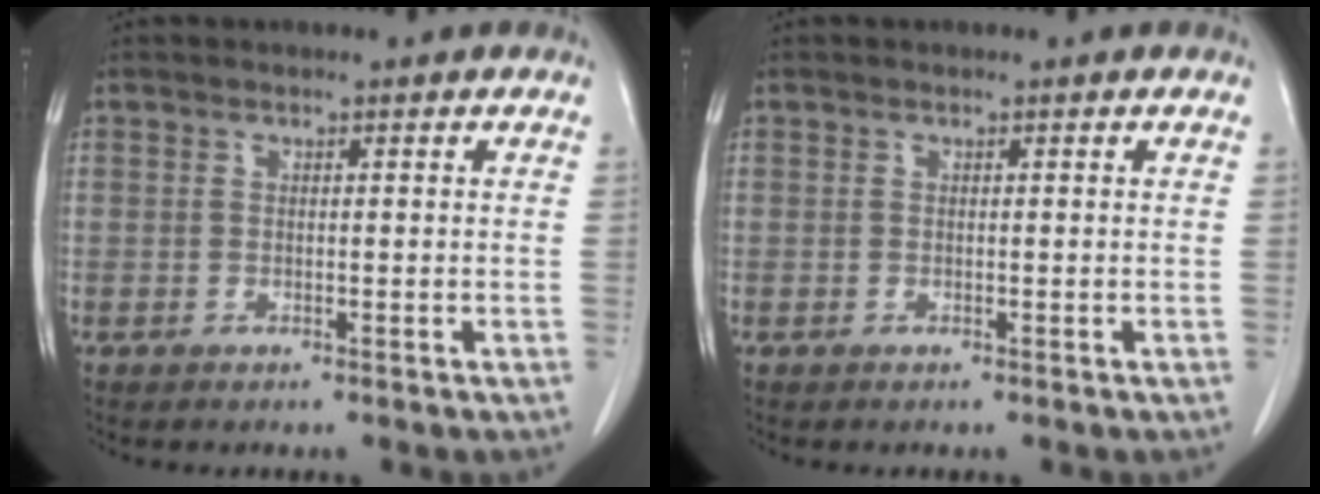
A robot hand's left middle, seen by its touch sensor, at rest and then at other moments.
{"total": 0.0}